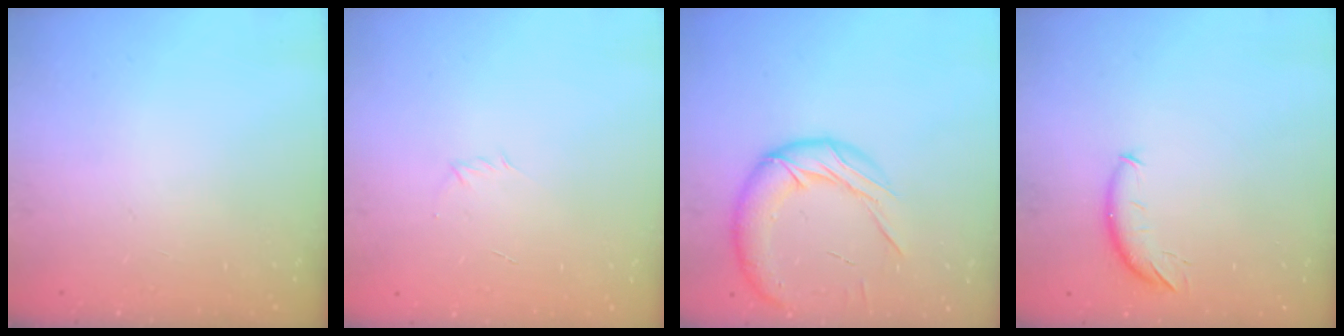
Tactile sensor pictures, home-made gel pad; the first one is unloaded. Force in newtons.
{"total": 2.9, "press": 2.8, "slide": 0.8}
{"total": 15.9, "press": 15.7, "slide": 1.9}
{"total": 7.5, "press": 7.5, "slide": 0.6}